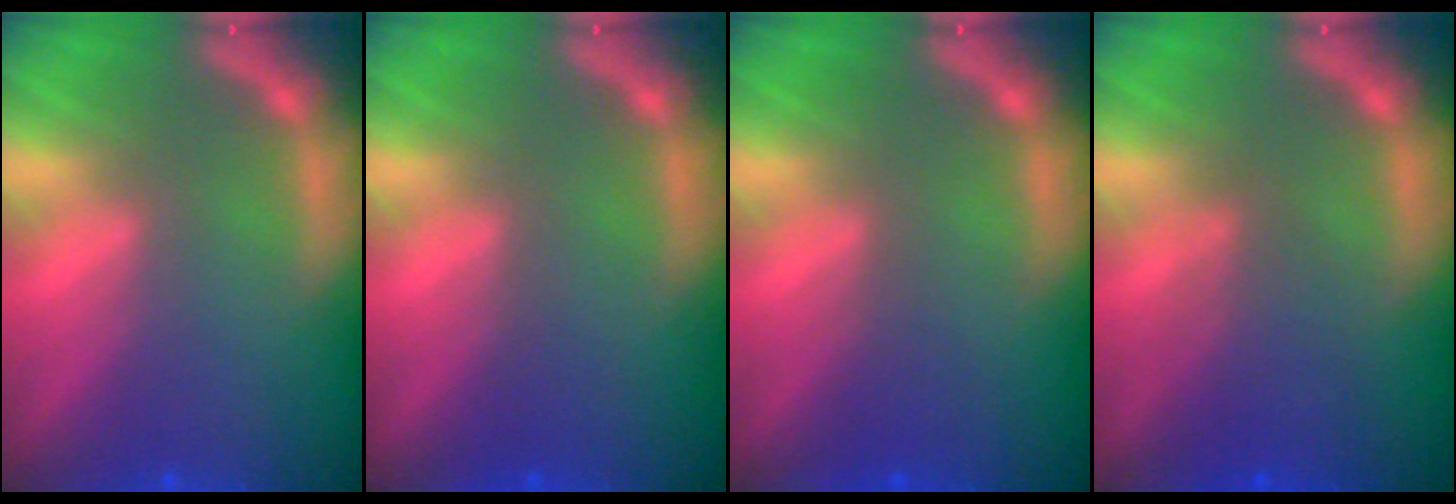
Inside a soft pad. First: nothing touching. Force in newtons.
{"total": 1.0}
{"total": 1.5}
{"total": 3.5}